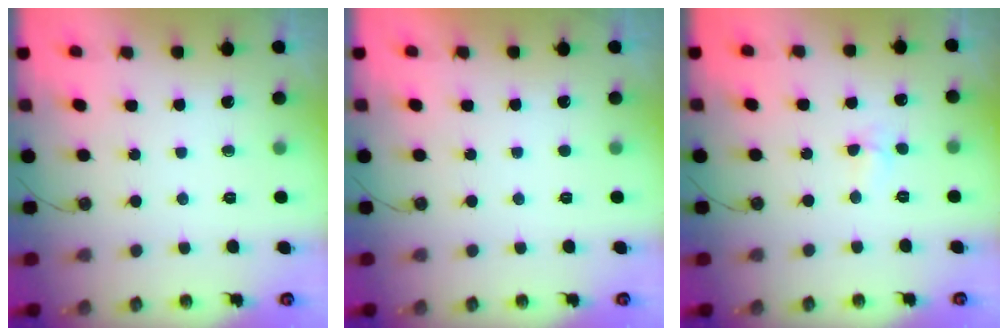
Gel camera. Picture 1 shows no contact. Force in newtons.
{"total": 0.0}
{"total": 4.9, "press": 3.4, "slide": 3.5}